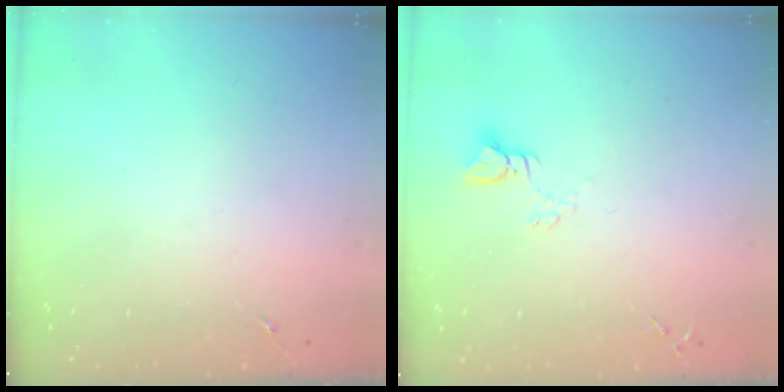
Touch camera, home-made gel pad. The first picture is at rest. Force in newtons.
{"total": 2.8, "press": 2.8, "slide": 0.2}